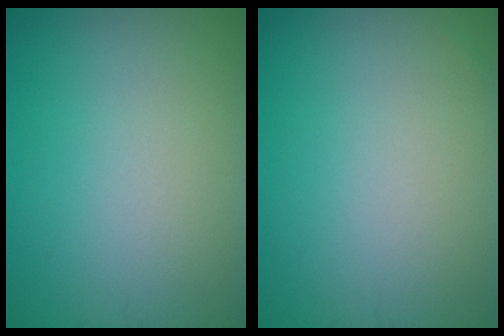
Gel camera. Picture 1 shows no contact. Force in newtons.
{"total": 0.0}